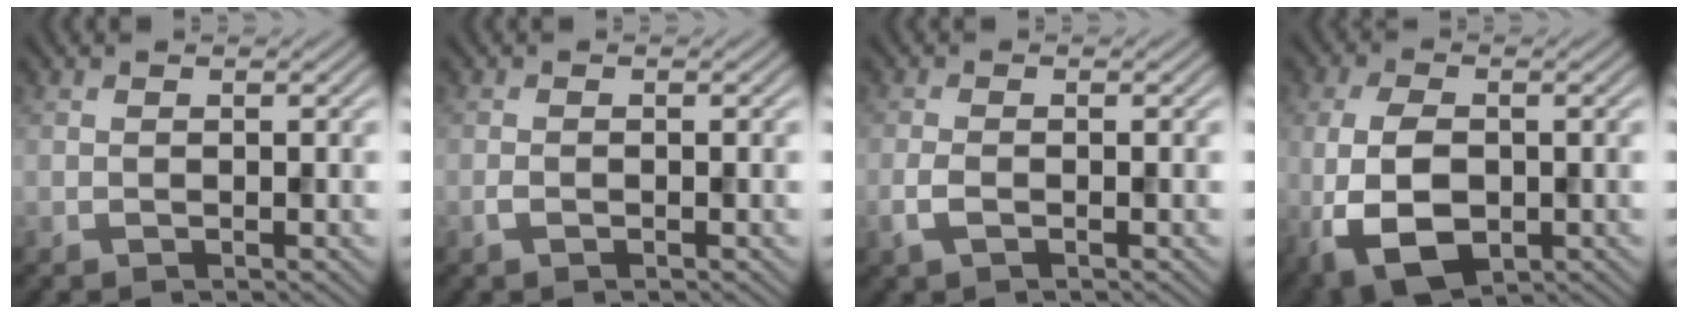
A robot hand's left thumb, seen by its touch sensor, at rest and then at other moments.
{"total": 0.8, "force": [-0.5, 0.4, 0.6], "torque": [-0.014, 0.000, -0.009]}
{"total": 2.0, "force": [-0.9, 0.8, 1.6], "torque": [-0.042, -0.003, -0.022]}
{"total": 8.5, "force": [-2.0, 4.9, 6.6], "torque": [-0.156, -0.015, -0.040]}